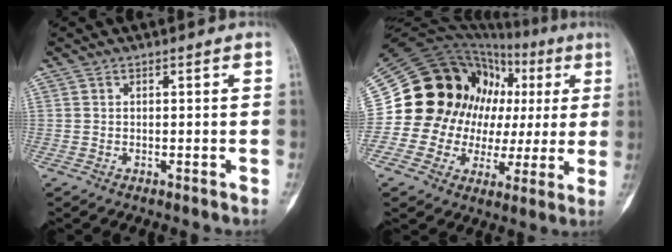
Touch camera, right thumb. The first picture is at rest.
{"total": 24.8, "force": [3.5, 20.0, 14.3], "torque": [-0.184, 0.066, 0.070]}